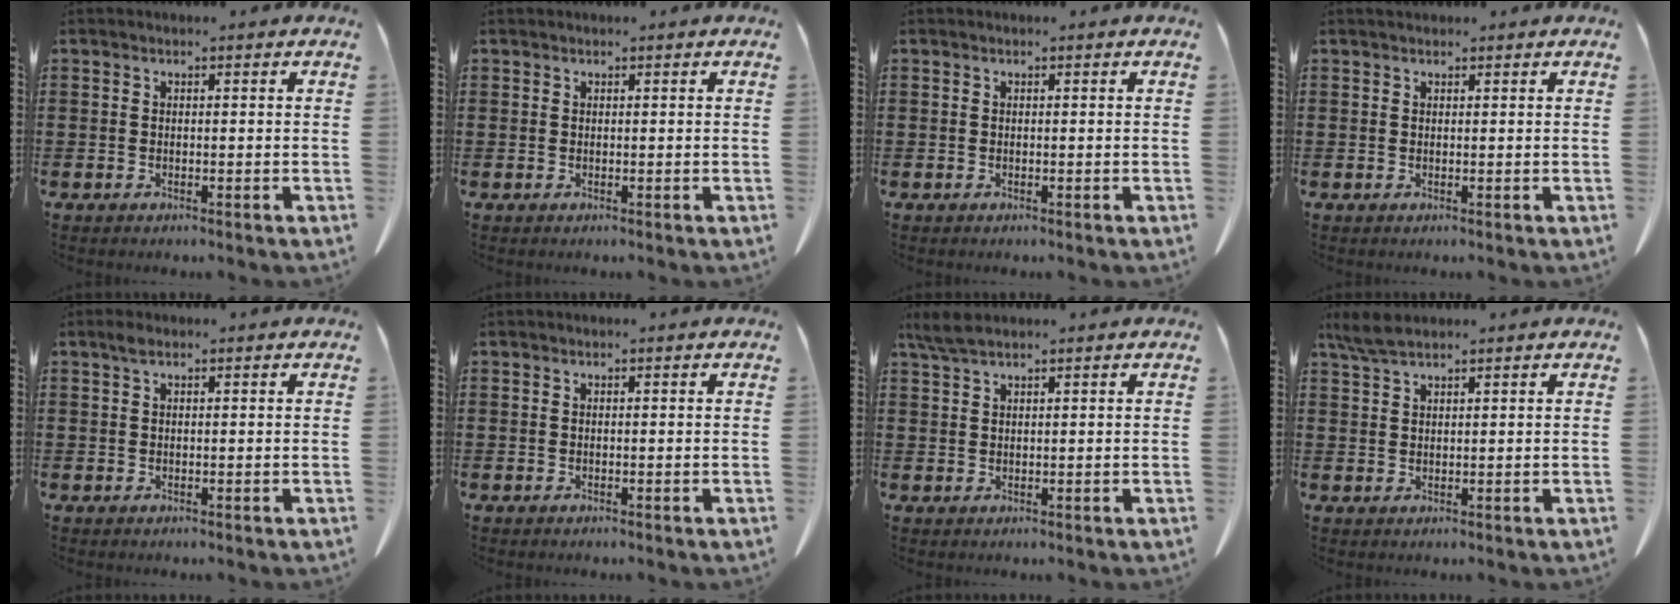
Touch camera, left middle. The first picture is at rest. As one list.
[{"total": 0.0}, {"total": 0.0}, {"total": 0.6, "force": [0.5, 0.2, 0.1], "torque": [-0.004, -0.002, 0.012]}, {"total": 1.1, "force": [0.6, 0.4, 0.8], "torque": [-0.019, 0.003, 0.011]}, {"total": 0.0}, {"total": 2.7, "force": [2.0, 0.4, 1.8], "torque": [-0.041, -0.001, 0.038]}, {"total": 3.4, "force": [2.5, 0.7, 2.1], "torque": [-0.049, 0.001, 0.049]}]